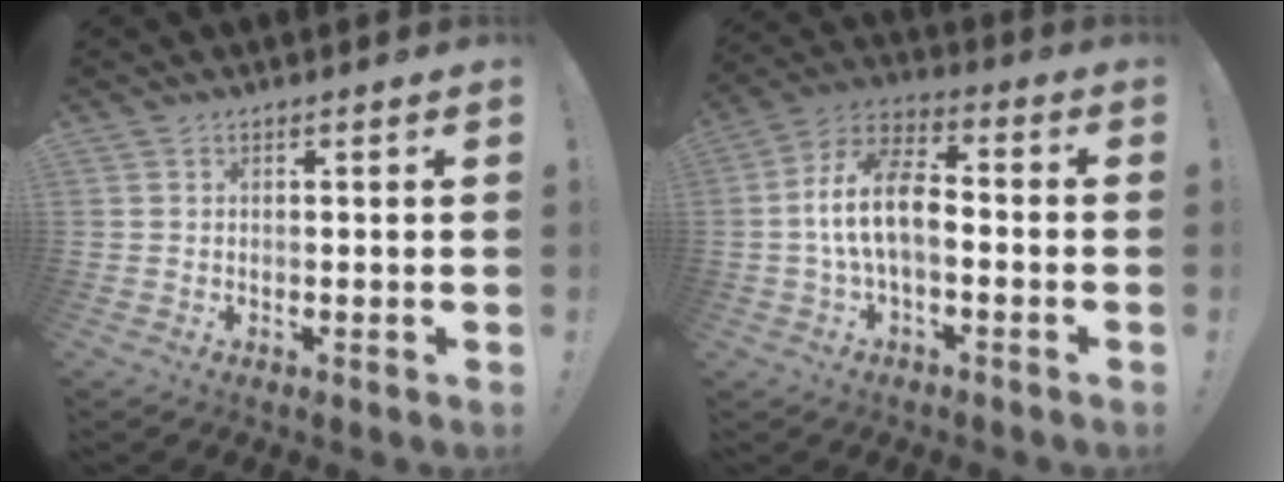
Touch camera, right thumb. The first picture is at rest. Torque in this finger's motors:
{"motor_torque": [1.53, 1.65, 1.20, -0.79, 0.12]}